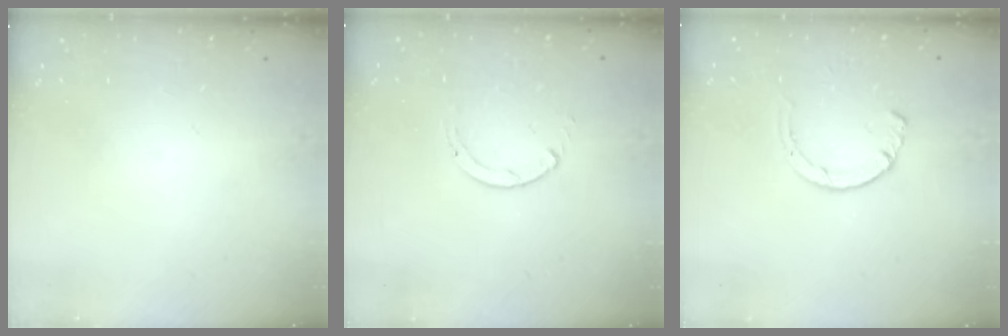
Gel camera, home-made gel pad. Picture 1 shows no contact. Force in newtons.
{"total": 0.8, "press": 0.7, "slide": 0.1}
{"total": 1.2, "press": 1.2, "slide": 0.3}